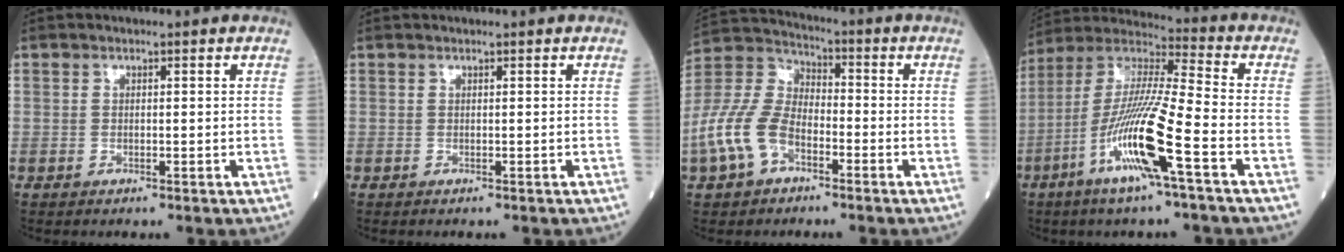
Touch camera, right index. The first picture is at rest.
{"total": 0.0}
{"total": 11.4, "force": [-5.0, 6.6, 7.9], "torque": [-0.198, 0.017, -0.100]}
{"total": 15.7, "force": [-6.3, 0.1, 14.4], "torque": [-0.296, -0.012, -0.126]}